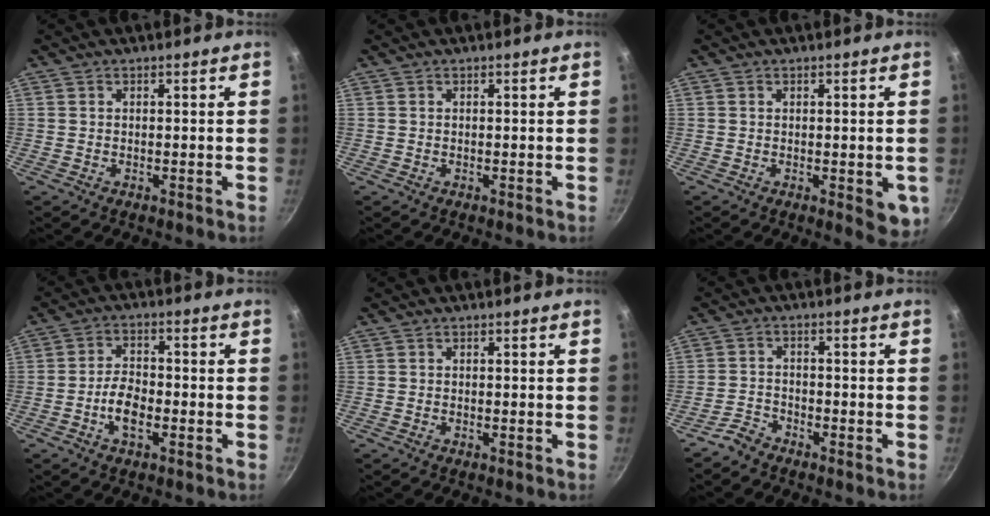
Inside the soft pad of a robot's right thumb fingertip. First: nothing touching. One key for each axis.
{"total": 0.0}
{"total": 5.0, "fx": -0.7, "fy": 2.2, "fz": 4.4, "tx": -0.037, "ty": -0.003, "tz": -0.006}
{"total": 6.1, "fx": -2.3, "fy": 3.1, "fz": 4.7, "tx": -0.082, "ty": 0.024, "tz": -0.046}
{"total": 0.0}
{"total": 3.2, "fx": -2.9, "fy": 1.2, "fz": 0.7, "tx": -0.015, "ty": 0.027, "tz": -0.058}